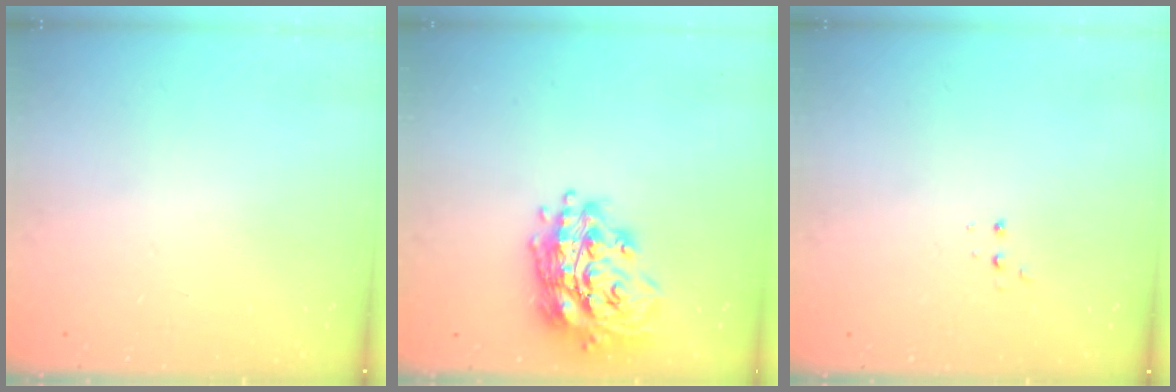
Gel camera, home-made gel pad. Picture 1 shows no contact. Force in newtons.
{"total": 17.9, "press": 17.7, "slide": 2.2}
{"total": 2.8, "press": 2.7, "slide": 0.5}